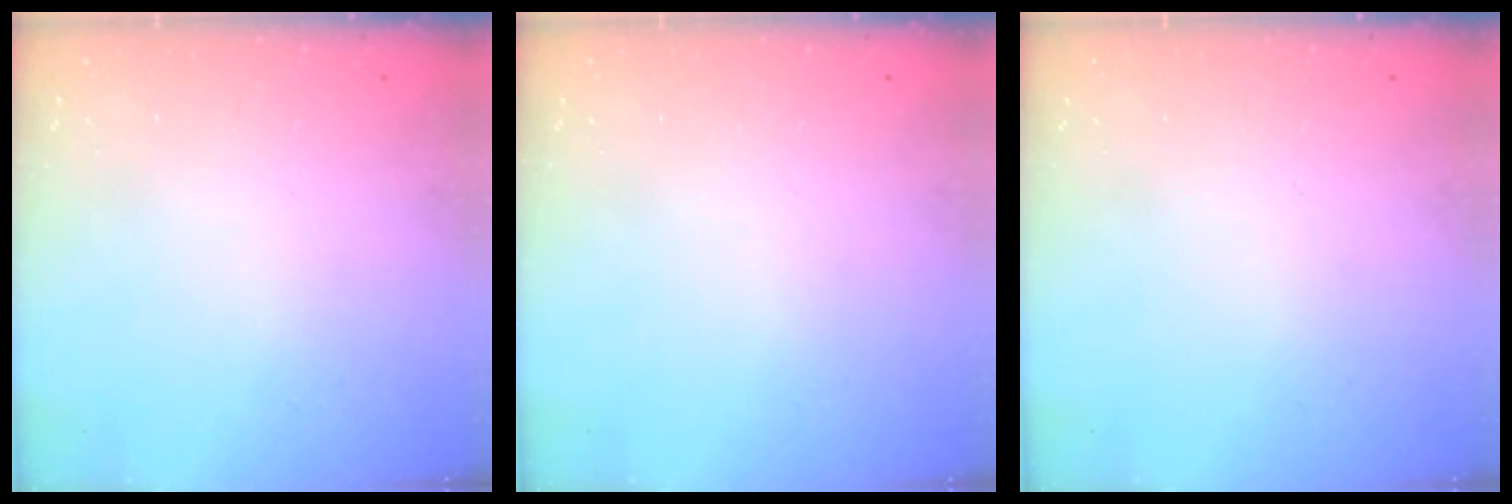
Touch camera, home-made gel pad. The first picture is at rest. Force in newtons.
{"total": 0.0}
{"total": 0.0}